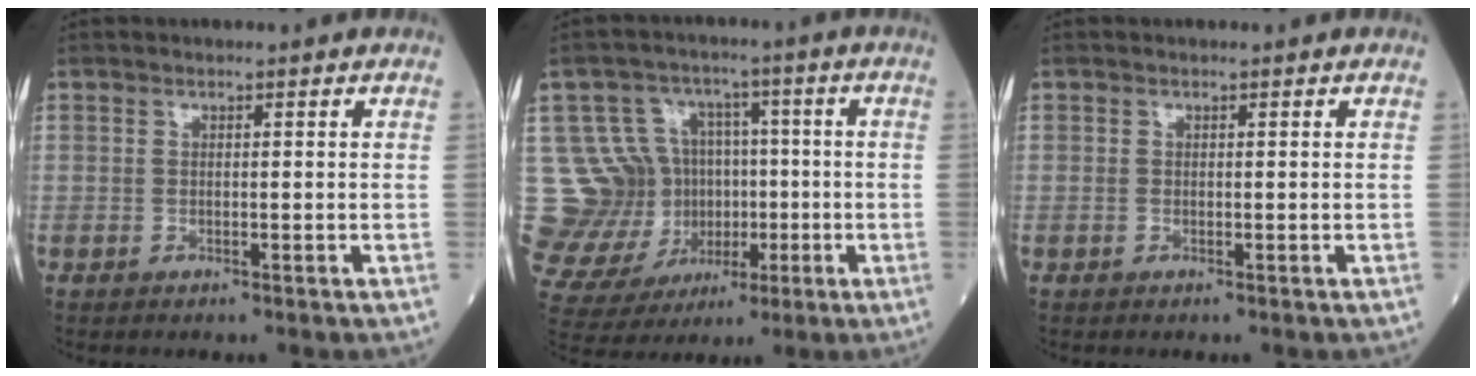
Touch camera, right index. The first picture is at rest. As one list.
[{"total": 15.7, "force": [-0.3, 13.7, 7.7], "torque": [-0.169, 0.052, 0.032]}, {"total": 0.0}]